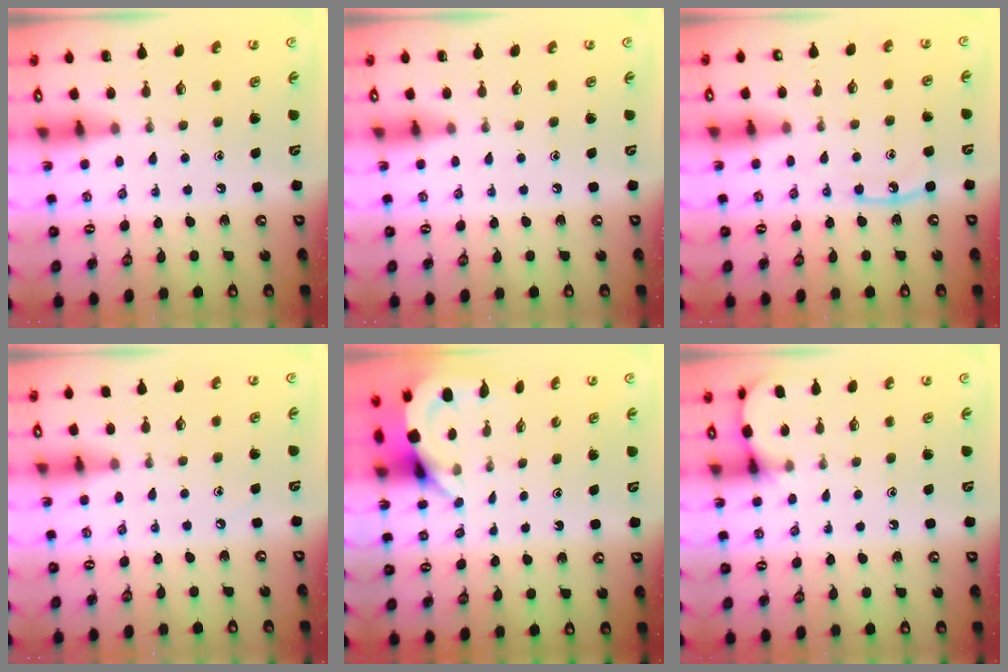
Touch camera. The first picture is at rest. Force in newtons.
{"total": 0.0}
{"total": 7.2, "press": 7.2, "slide": 0.7}
{"total": 1.5, "press": 1.5, "slide": 0.2}
{"total": 3.9, "press": 3.9, "slide": 0.2}
{"total": 3.3, "press": 3.3, "slide": 0.3}